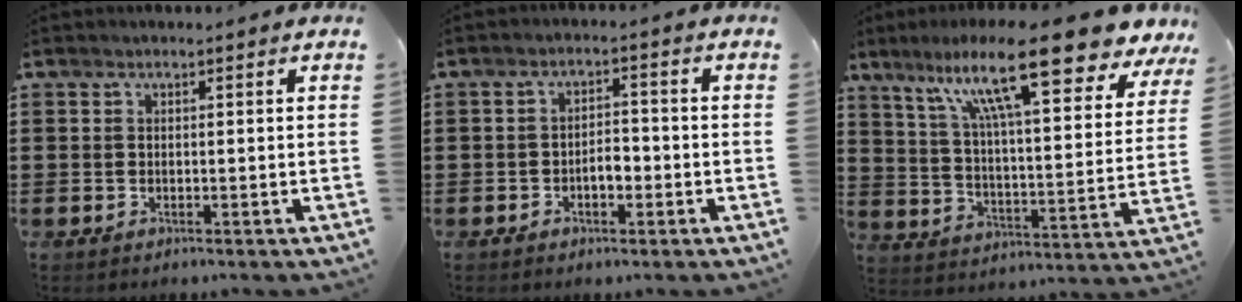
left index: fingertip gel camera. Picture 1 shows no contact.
{"total": 3.0, "force": [-1.1, 1.5, 2.4], "torque": [-0.046, 0.007, -0.023]}
{"total": 17.3, "force": [11.5, 2.4, 12.6], "torque": [-0.236, -0.049, 0.185]}